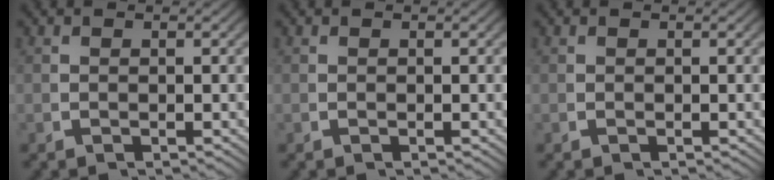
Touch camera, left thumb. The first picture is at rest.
{"total": 0.0}
{"total": 0.0}